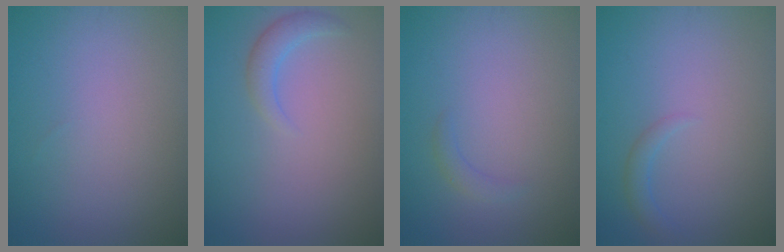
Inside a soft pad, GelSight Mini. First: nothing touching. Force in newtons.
{"total": 1.9, "press": 1.9, "slide": 0.2}
{"total": 1.0, "press": 1.0, "slide": 0.1}
{"total": 1.1, "press": 1.1, "slide": 0.1}